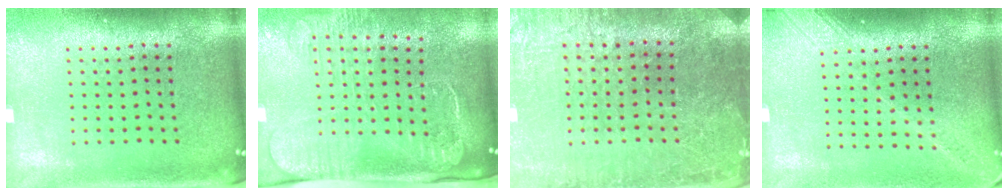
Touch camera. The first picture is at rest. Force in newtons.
{"total": 2.6, "press": 2.1, "slide": 1.6}
{"total": 2.0, "press": 2.0, "slide": 0.3}
{"total": 1.7, "press": 1.3, "slide": 1.1}